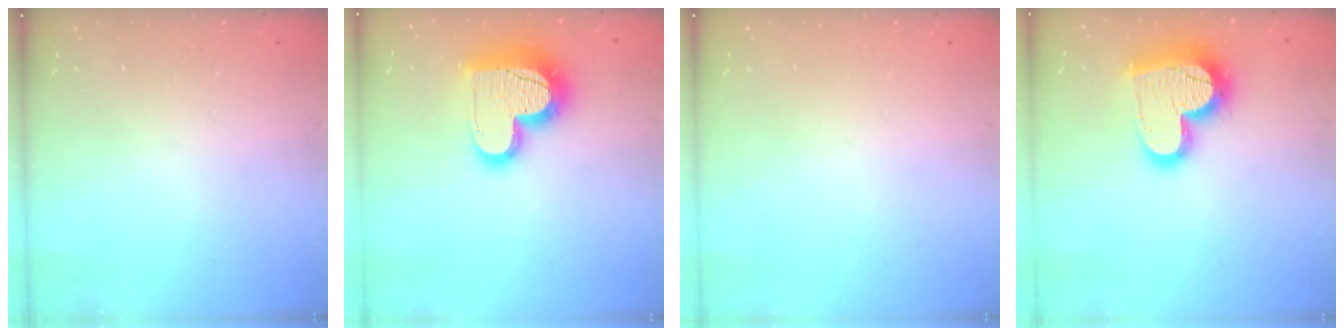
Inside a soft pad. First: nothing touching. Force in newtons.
{"total": 17.7, "press": 17.7, "slide": 1.5}
{"total": 0.0}
{"total": 18.4, "press": 18.4, "slide": 1.4}